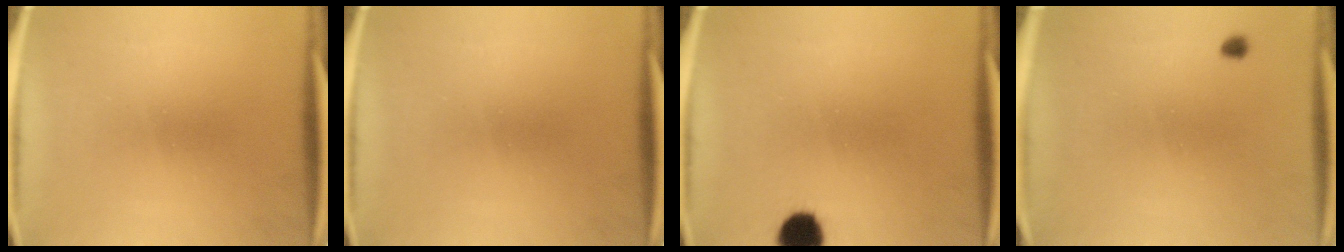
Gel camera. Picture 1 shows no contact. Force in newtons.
{"total": 0.0}
{"total": 6.4}
{"total": 0.9}